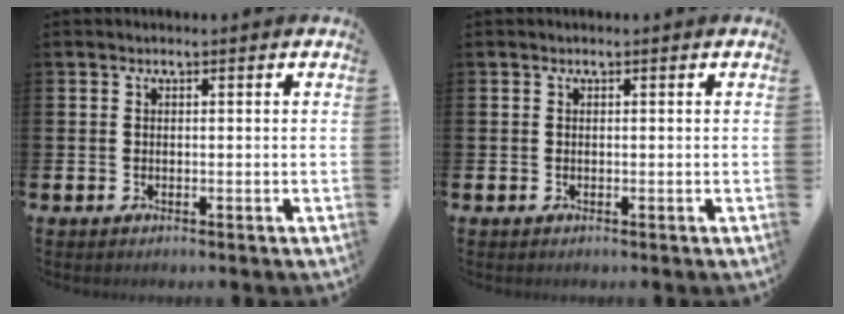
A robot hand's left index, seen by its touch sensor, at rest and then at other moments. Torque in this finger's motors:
{"motor_torque": [0.03, 0.03, 0.01, 0.00]}